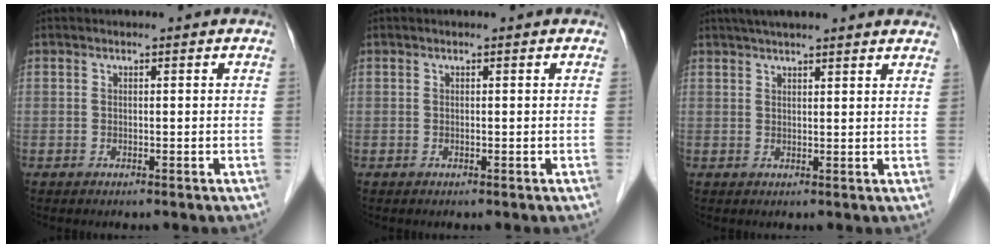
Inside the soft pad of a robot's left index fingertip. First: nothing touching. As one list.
[{"total": 0.0}, {"total": 11.3, "force": [9.7, 1.1, 5.6], "torque": [-0.079, 0.032, 0.119]}]